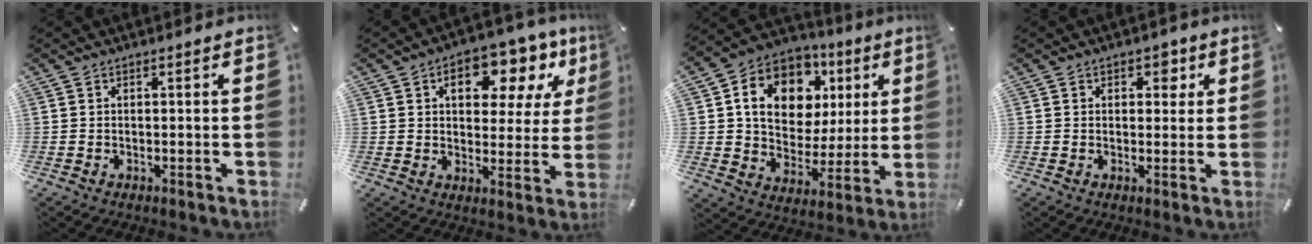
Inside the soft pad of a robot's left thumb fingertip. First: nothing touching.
{"total": 13.3, "force": [6.1, 8.2, 8.6], "torque": [-0.111, -0.023, 0.099]}
{"total": 14.3, "force": [5.2, 11.4, 7.0], "torque": [-0.118, -0.021, 0.101]}
{"total": 3.5, "force": [1.4, 2.8, 1.6], "torque": [0.002, -0.008, 0.013]}